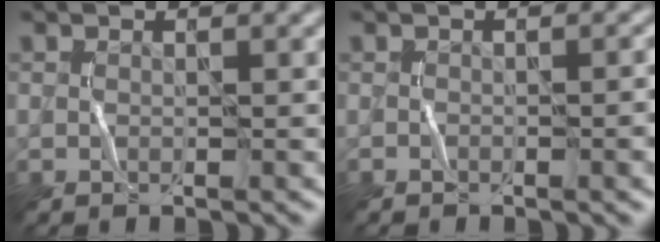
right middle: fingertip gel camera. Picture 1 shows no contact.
{"total": 3.1, "force": [-1.1, 1.3, 2.6], "torque": [-0.013, 0.015, -0.011]}